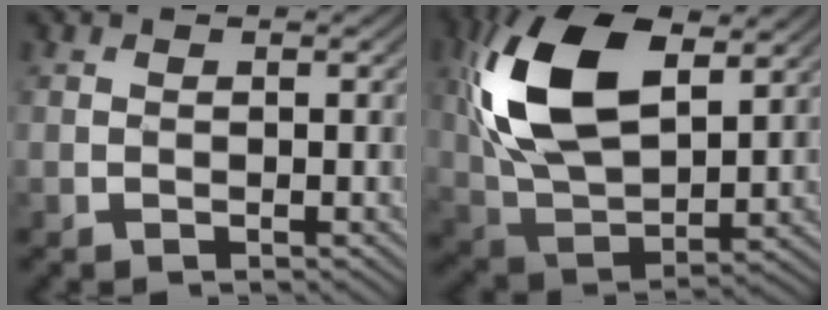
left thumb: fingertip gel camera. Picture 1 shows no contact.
{"total": 16.0, "force": [5.6, 9.3, 11.8], "torque": [-0.275, 0.022, 0.098]}